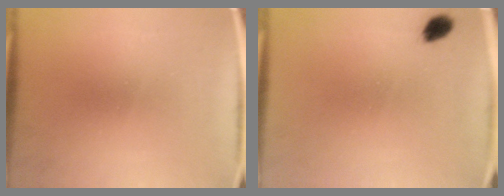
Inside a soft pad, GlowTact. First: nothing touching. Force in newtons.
{"total": 2.6}